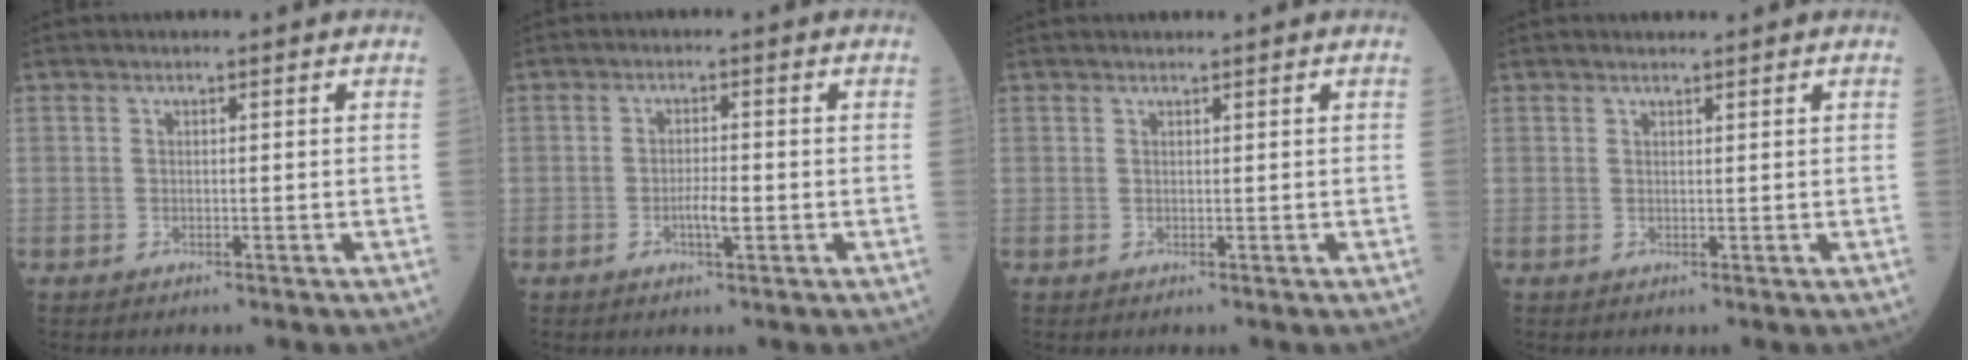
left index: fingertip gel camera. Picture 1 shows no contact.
{"total": 2.8, "force": [-0.8, 0.5, 2.6], "torque": [-0.050, 0.000, -0.013]}
{"total": 1.0, "force": [0.9, 0.0, 0.2], "torque": [-0.006, 0.007, 0.019]}
{"total": 1.1, "force": [1.1, 0.1, 0.2], "torque": [-0.010, 0.005, 0.021]}